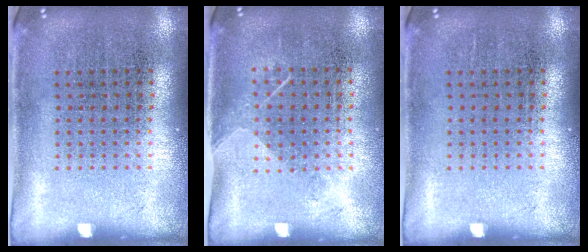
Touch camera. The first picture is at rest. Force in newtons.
{"total": 1.2, "press": 0.9, "slide": 0.8}
{"total": 0.0}